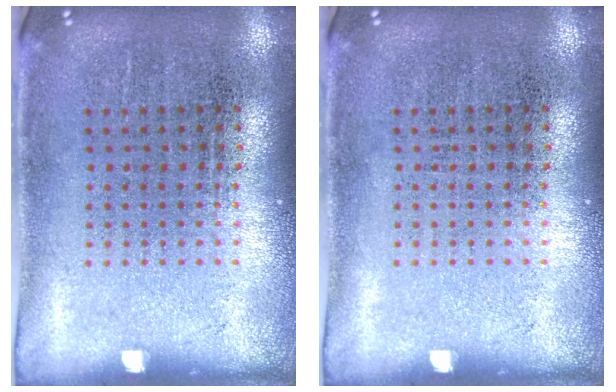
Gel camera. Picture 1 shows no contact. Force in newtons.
{"total": 0.0}